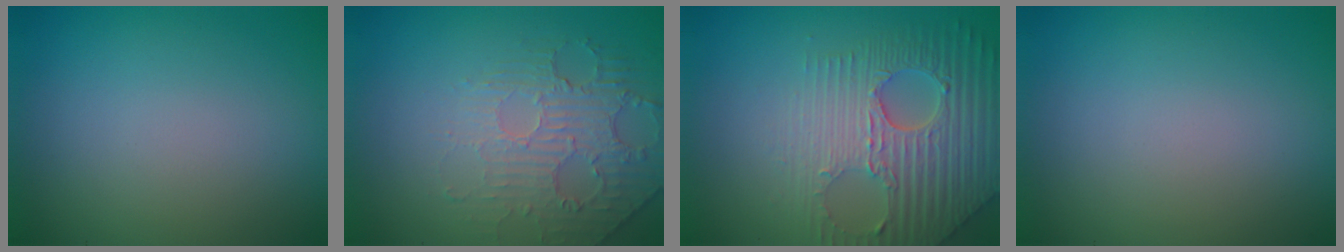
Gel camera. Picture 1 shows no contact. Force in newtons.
{"total": 2.5, "press": 1.9, "slide": 1.6}
{"total": 7.5, "press": 5.4, "slide": 5.2}
{"total": 0.0}